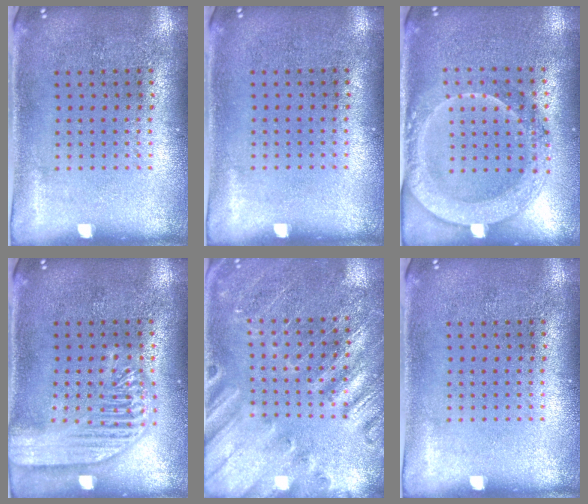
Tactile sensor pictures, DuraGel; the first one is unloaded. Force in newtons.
{"total": 0.0}
{"total": 1.9, "press": 1.8, "slide": 0.6}
{"total": 2.4, "press": 2.4, "slide": 0.3}
{"total": 2.4, "press": 2.4, "slide": 0.3}
{"total": 0.0}